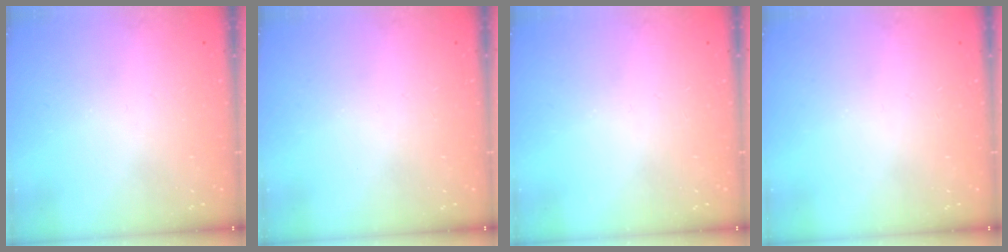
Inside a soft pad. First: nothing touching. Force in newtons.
{"total": 0.0}
{"total": 0.0}
{"total": 0.0}